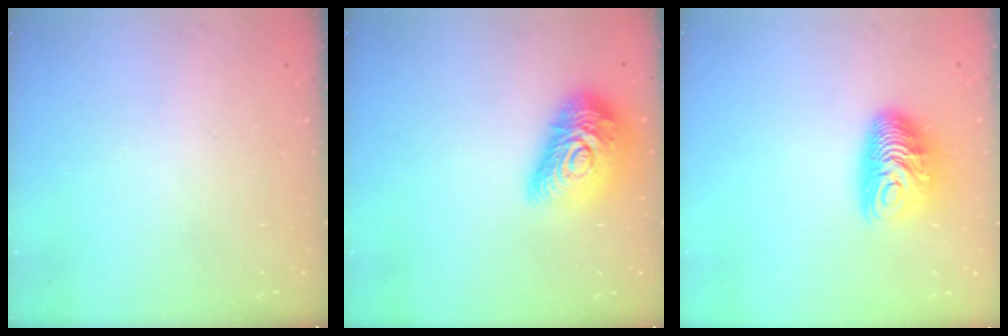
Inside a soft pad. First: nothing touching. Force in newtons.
{"total": 18.8, "press": 18.7, "slide": 1.1}
{"total": 11.0, "press": 11.0, "slide": 0.4}